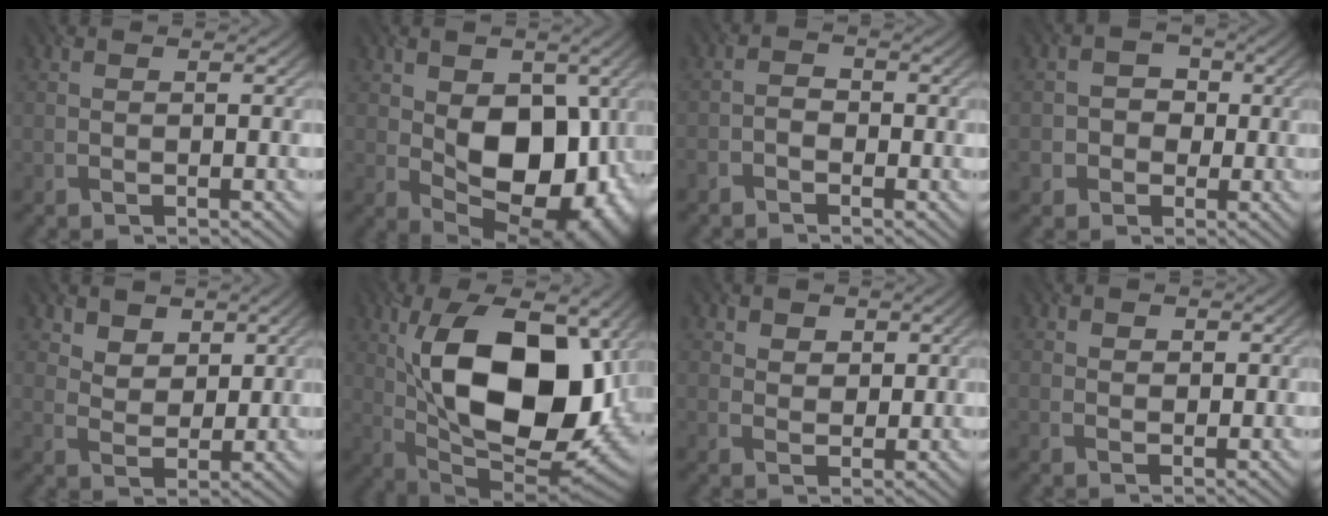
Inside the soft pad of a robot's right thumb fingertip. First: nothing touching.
{"total": 13.2, "force": [-0.2, 8.5, 10.1], "torque": [-0.147, -0.014, 0.006]}
{"total": 2.0, "force": [-1.5, 1.1, 0.8], "torque": [-0.018, 0.003, -0.037]}
{"total": 4.4, "force": [-0.7, 4.2, 1.1], "torque": [-0.013, 0.013, -0.027]}
{"total": 4.5, "force": [3.0, 2.9, 1.8], "torque": [-0.048, -0.024, 0.063]}
{"total": 19.0, "force": [3.1, 9.8, 16.0], "torque": [-0.274, -0.001, 0.052]}
{"total": 3.2, "force": [2.0, 2.2, 1.2], "torque": [-0.030, -0.013, 0.039]}
{"total": 1.4, "force": [0.9, 1.0, 0.4], "torque": [-0.006, -0.003, 0.016]}